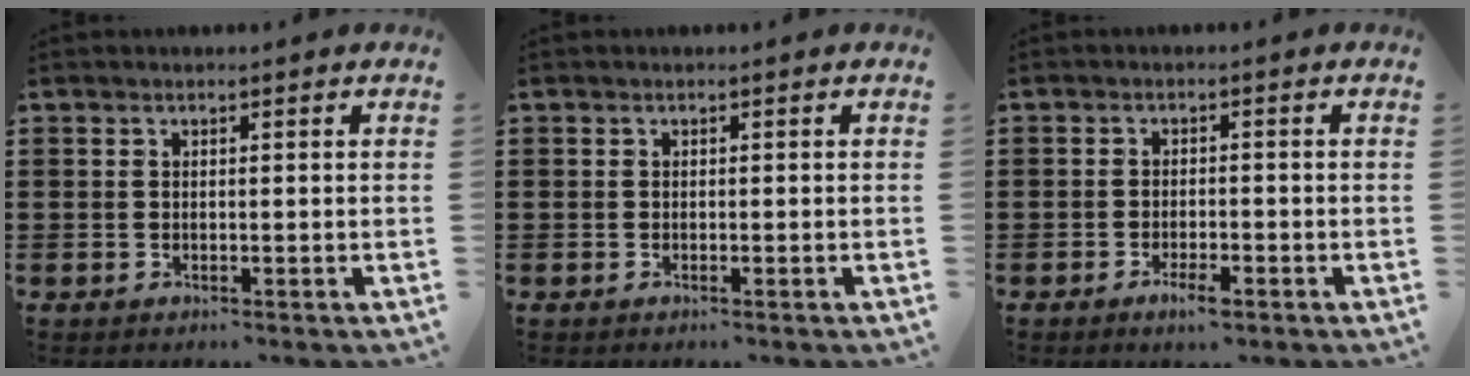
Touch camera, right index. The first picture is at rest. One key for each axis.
{"total": 0.0}
{"total": 2.7, "fx": -1.7, "fy": 0.6, "fz": 2.0, "tx": -0.042, "ty": -0.006, "tz": -0.030}